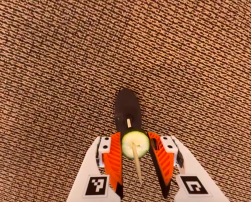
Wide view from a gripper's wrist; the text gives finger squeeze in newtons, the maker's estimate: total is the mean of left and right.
{"total": 8.1, "left": 8.0, "right": 8.2}